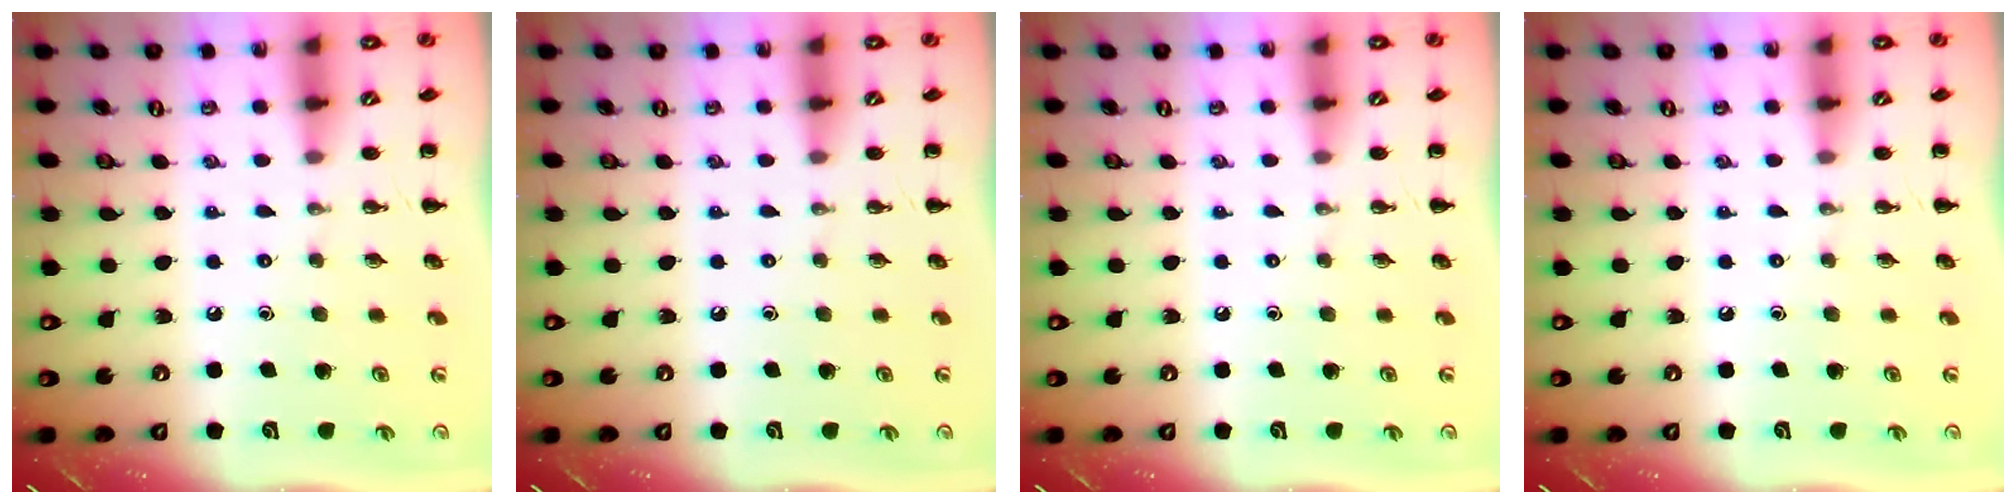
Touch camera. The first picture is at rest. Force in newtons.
{"total": 0.0}
{"total": 0.0}
{"total": 0.0}